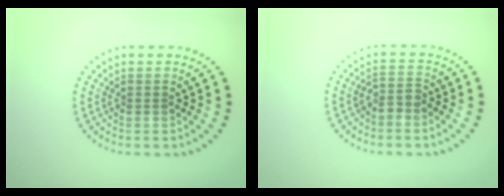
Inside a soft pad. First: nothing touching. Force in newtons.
{"total": 1.4, "press": 1.2, "slide": 0.8}